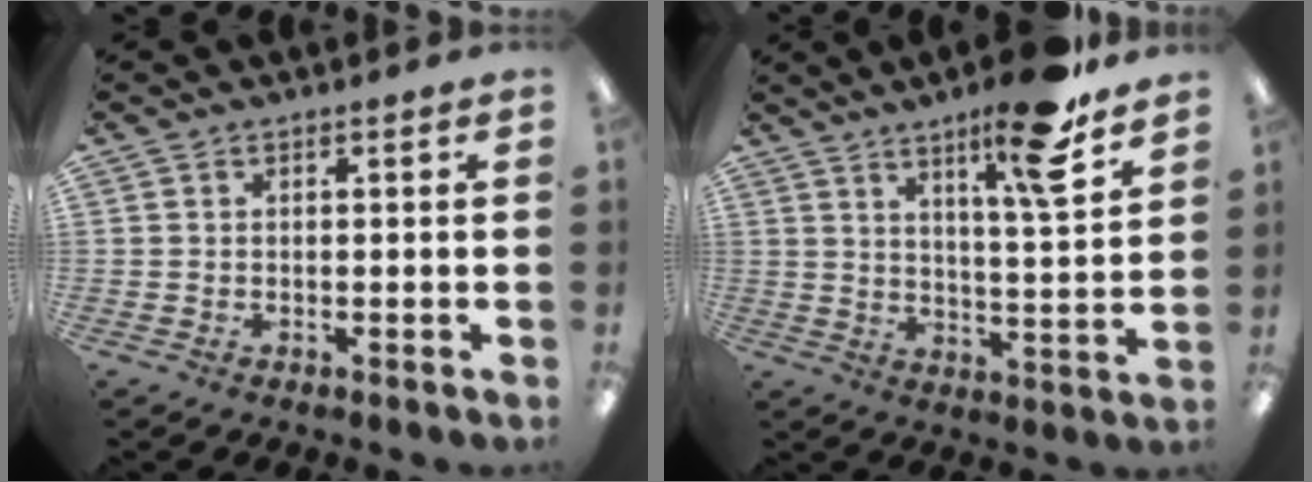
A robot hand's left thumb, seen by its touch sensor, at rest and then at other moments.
{"total": 14.1, "force": [9.9, 1.6, 9.9], "torque": [-0.154, -0.057, 0.151]}